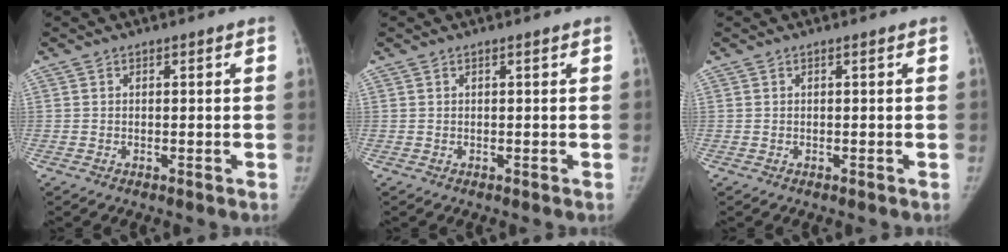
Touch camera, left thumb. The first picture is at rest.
{"total": 0.0}
{"total": 0.0}